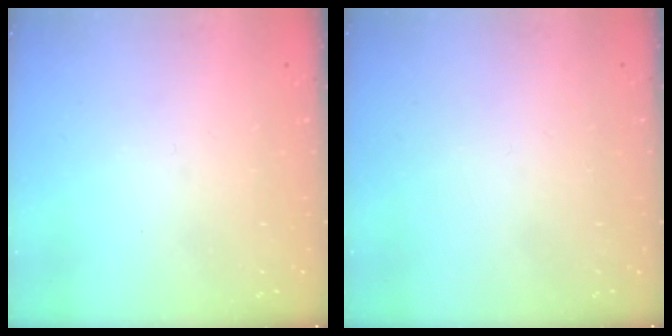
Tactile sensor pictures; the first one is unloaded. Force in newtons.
{"total": 1.8, "press": 1.8, "slide": 0.1}